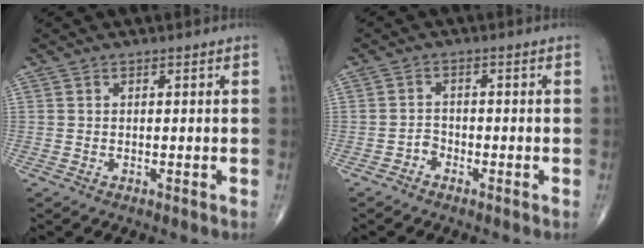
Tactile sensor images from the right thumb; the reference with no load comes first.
{"total": 1.7, "force": [-1.2, 1.1, 0.3], "torque": [0.001, 0.006, -0.028]}